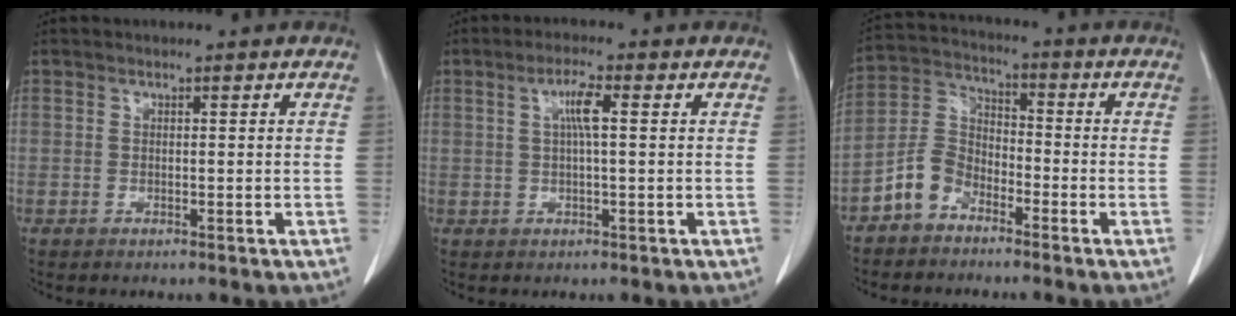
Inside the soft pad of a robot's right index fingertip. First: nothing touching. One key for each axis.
{"total": 3.7, "fx": 0.9, "fy": 0.4, "fz": 3.6, "tx": -0.068, "ty": 0.007, "tz": 0.015}
{"total": 6.6, "fx": -4.2, "fy": 4.4, "fz": 2.6, "tx": -0.059, "ty": 0.016, "tz": -0.088}